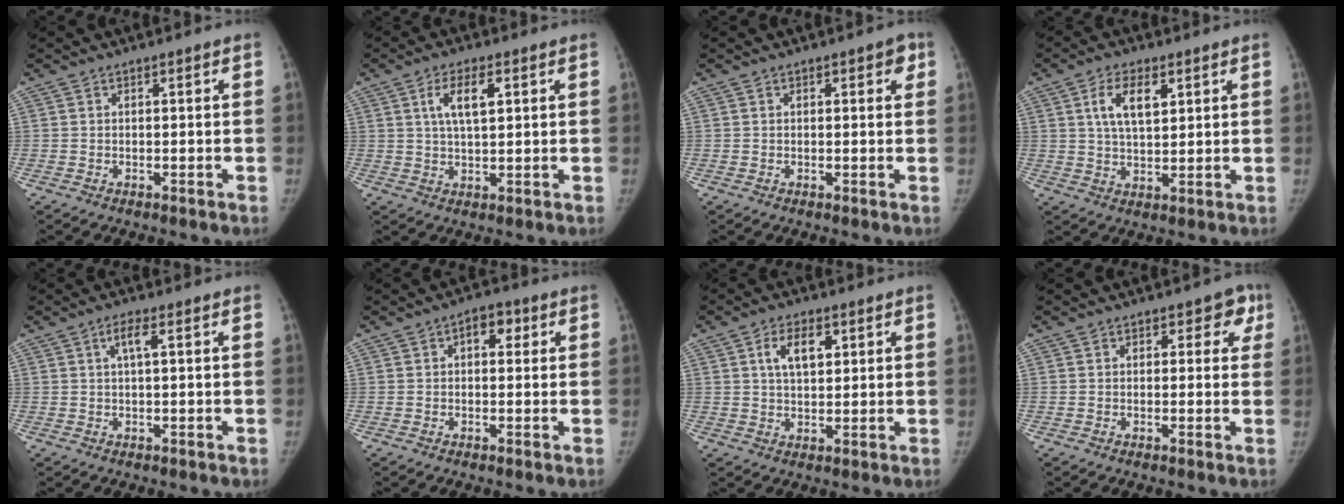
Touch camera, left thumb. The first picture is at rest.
{"total": 6.4, "force": [2.2, 2.6, 5.4], "torque": [-0.094, -0.002, 0.042]}
{"total": 2.3, "force": [1.0, 1.2, 1.6], "torque": [-0.002, 0.001, 0.006]}
{"total": 7.5, "force": [3.0, 3.7, 5.7], "torque": [-0.093, -0.010, 0.056]}
{"total": 2.8, "force": [0.8, 0.6, 2.6], "torque": [-0.053, 0.010, 0.016]}
{"total": 4.1, "force": [1.2, 2.6, 2.9], "torque": [-0.018, 0.005, 0.008]}
{"total": 6.2, "force": [2.3, 3.5, 4.6], "torque": [-0.064, -0.004, 0.041]}
{"total": 4.0, "force": [1.6, 2.9, 2.3], "torque": [0.019, 0.000, 0.007]}